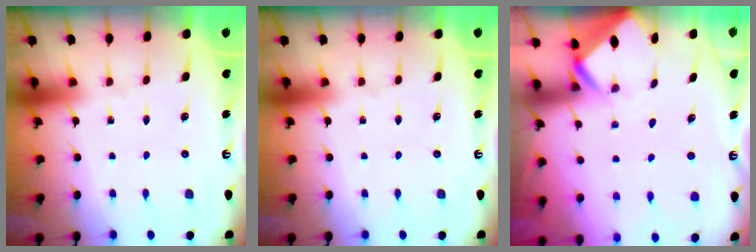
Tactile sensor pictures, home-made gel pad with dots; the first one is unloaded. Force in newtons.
{"total": 0.0}
{"total": 2.8, "press": 2.8, "slide": 0.2}